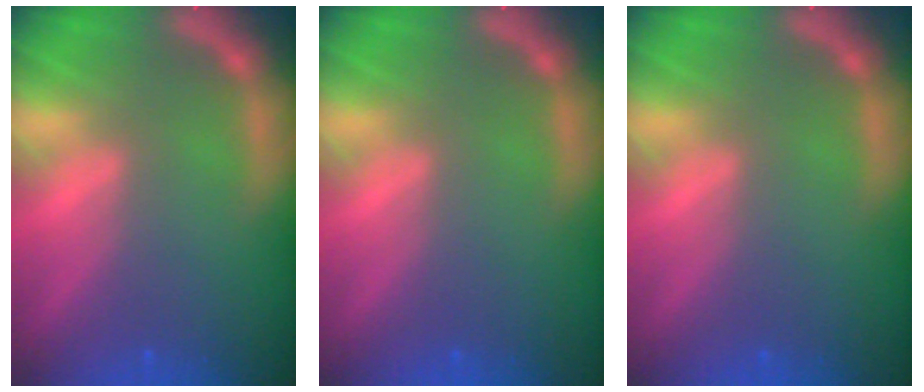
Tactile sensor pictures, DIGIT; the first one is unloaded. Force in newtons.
{"total": 0.0}
{"total": 0.0}